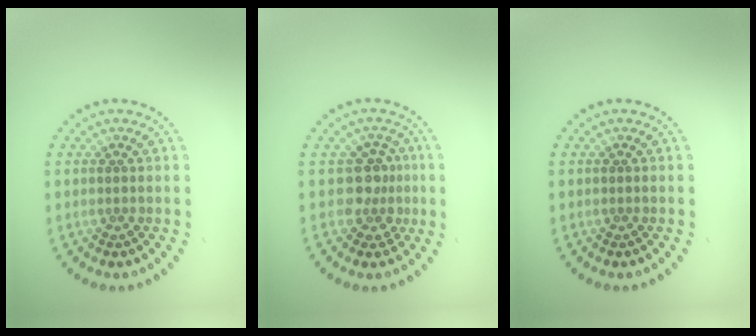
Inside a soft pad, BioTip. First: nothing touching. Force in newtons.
{"total": 2.5, "press": 1.9, "slide": 1.6}
{"total": 0.0}